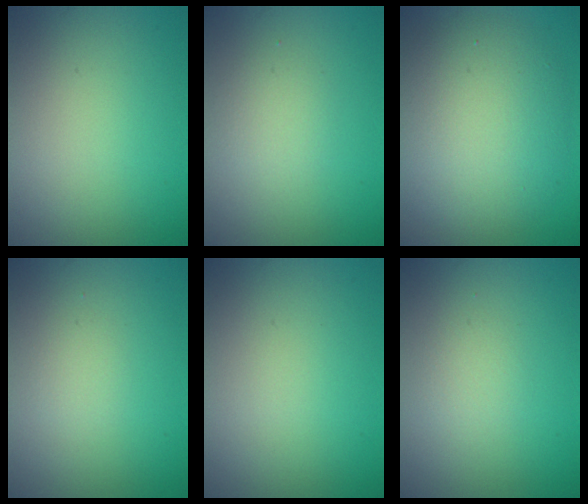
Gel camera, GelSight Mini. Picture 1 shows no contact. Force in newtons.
{"total": 1.5, "press": 1.5, "slide": 0.1}
{"total": 8.1, "press": 8.0, "slide": 1.0}
{"total": 0.7, "press": 0.7, "slide": 0.0}
{"total": 0.0}
{"total": 1.1, "press": 1.1, "slide": 0.1}